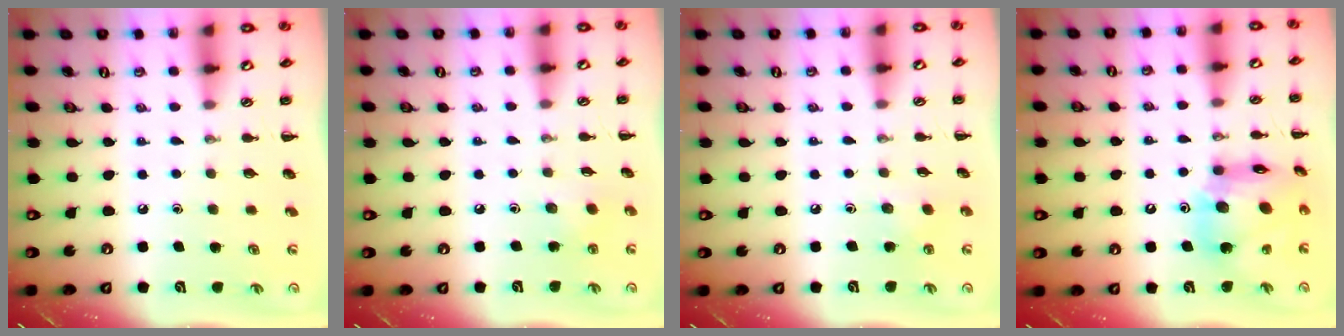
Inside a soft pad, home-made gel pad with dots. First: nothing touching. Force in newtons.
{"total": 2.8, "press": 2.8, "slide": 0.7}
{"total": 3.9, "press": 3.7, "slide": 1.2}
{"total": 17.3, "press": 17.0, "slide": 2.9}